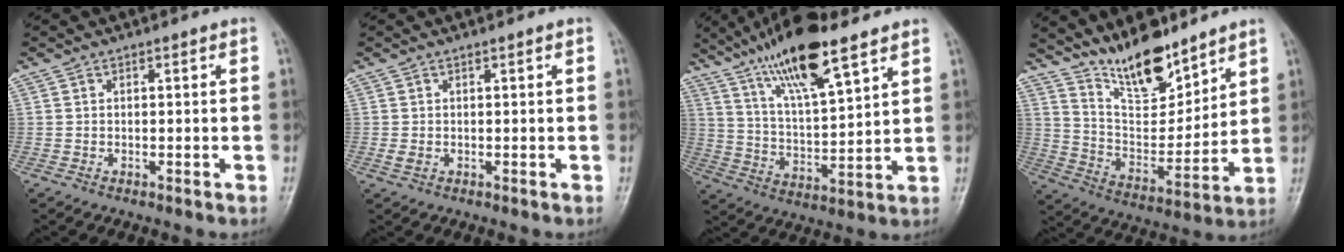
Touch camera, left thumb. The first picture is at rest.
{"total": 1.5, "force": [0.1, 0.9, 1.2], "torque": [-0.017, 0.004, 0.006]}
{"total": 16.9, "force": [11.2, 4.2, 12.0], "torque": [-0.198, -0.046, 0.207]}
{"total": 14.2, "force": [11.5, 4.7, 6.8], "torque": [-0.080, -0.081, 0.213]}